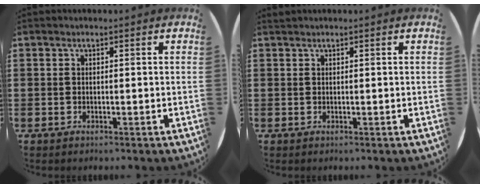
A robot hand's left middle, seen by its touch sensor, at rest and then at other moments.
{"total": 0.0}